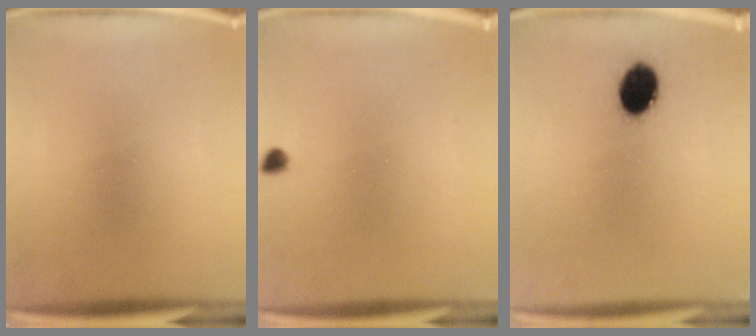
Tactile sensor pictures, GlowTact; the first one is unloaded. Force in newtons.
{"total": 1.2}
{"total": 7.5}